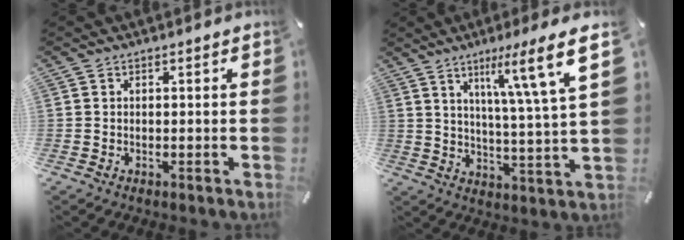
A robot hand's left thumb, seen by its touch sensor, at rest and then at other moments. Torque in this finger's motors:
{"motor_torque": [1.78, 1.80, 1.34, -1.36, 0.49]}